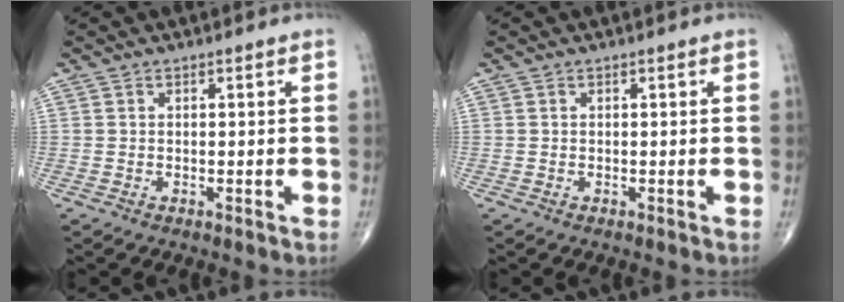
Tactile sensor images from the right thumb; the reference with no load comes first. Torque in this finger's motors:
{"motor_torque": [-0.12, 0.12, -0.05, 0.04, 0.00]}